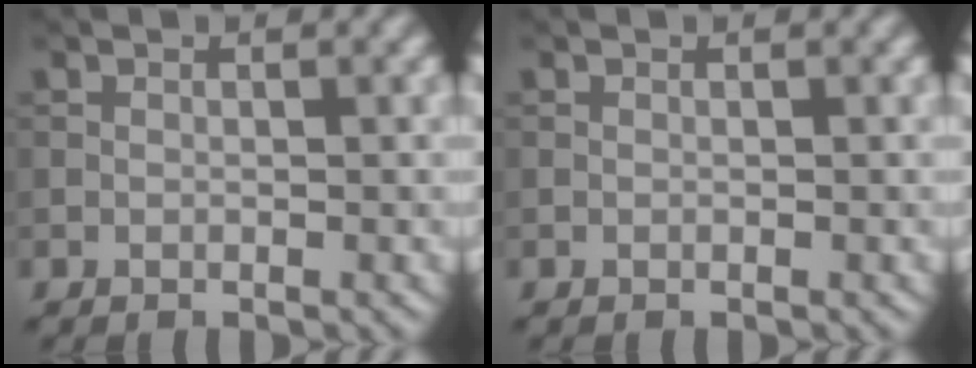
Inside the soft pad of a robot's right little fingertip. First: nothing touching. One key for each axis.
{"total": 0.0}